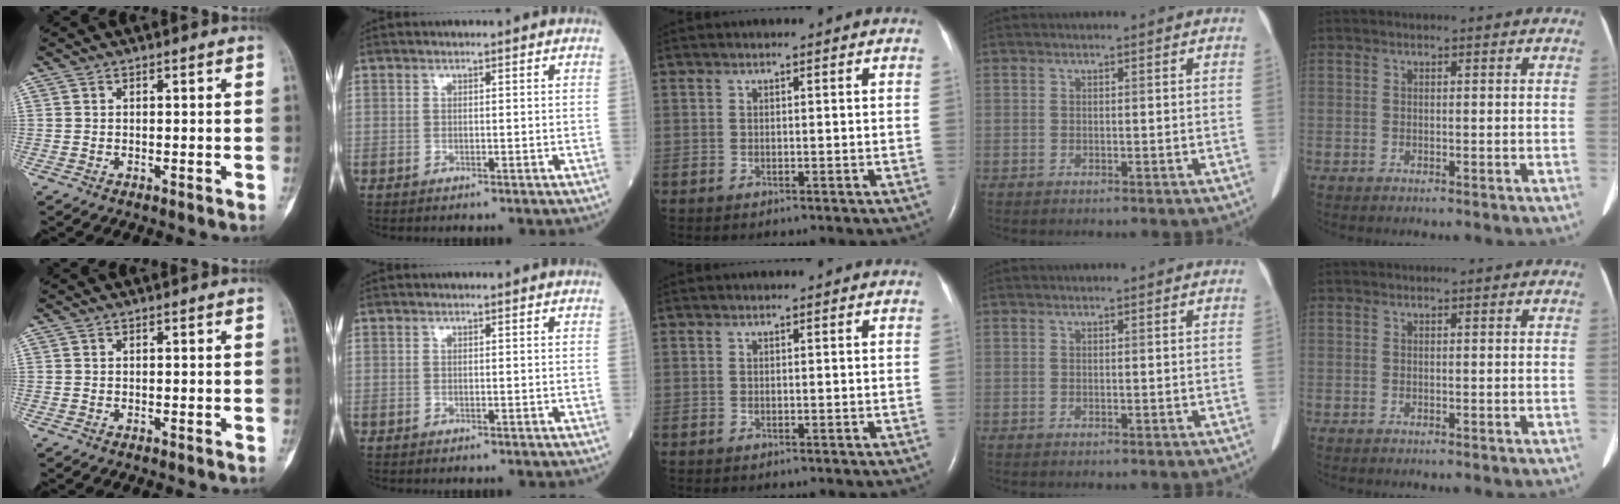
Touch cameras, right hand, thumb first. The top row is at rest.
{}